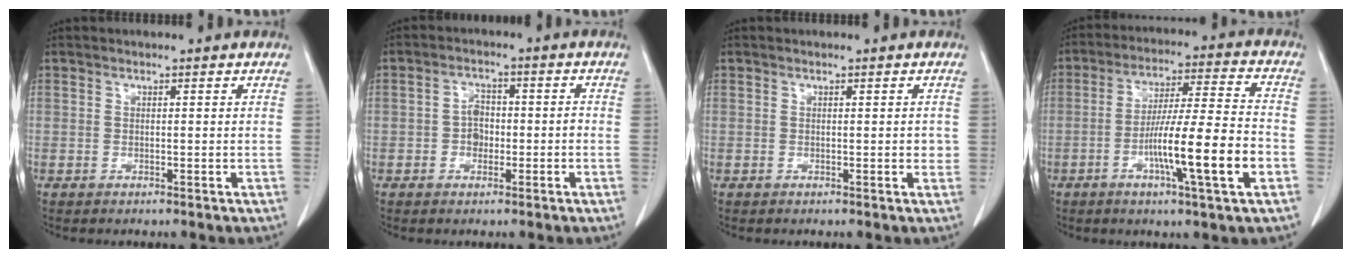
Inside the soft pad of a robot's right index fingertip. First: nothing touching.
{"total": 3.2, "force": [-0.9, 2.3, 2.1], "torque": [-0.033, 0.013, -0.019]}
{"total": 1.1, "force": [0.0, 0.5, 1.0], "torque": [-0.011, 0.001, -0.001]}
{"total": 13.7, "force": [-4.5, 0.1, 13.0], "torque": [-0.220, -0.003, -0.078]}